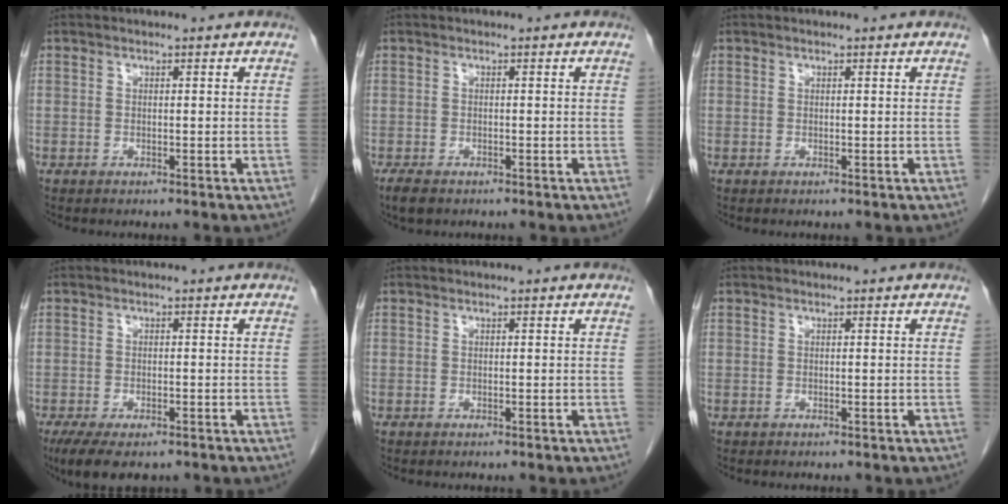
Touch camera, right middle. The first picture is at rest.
{"total": 2.6, "force": [-1.9, 1.2, 1.3], "torque": [-0.029, -0.004, -0.027]}
{"total": 0.0}
{"total": 6.8, "force": [-5.0, 2.6, 3.9], "torque": [-0.063, -0.012, -0.077]}
{"total": 0.0}
{"total": 0.0}